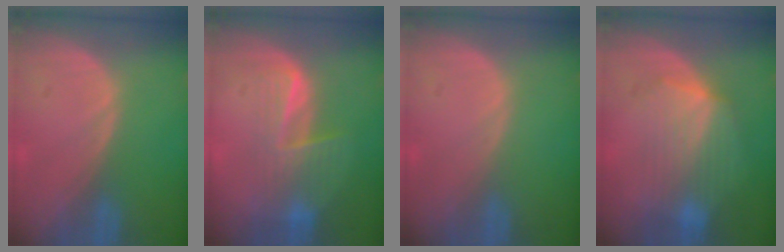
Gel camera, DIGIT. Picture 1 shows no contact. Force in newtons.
{"total": 6.2, "press": 5.9, "slide": 1.9}
{"total": 0.0}
{"total": 7.3, "press": 7.2, "slide": 0.6}